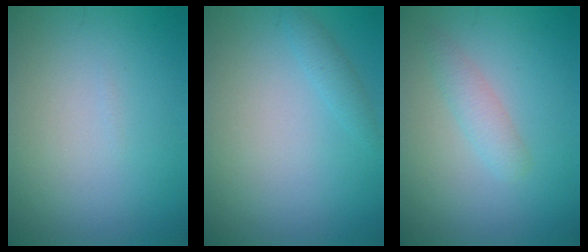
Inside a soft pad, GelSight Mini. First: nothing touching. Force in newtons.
{"total": 1.2, "press": 1.2, "slide": 0.1}
{"total": 1.9, "press": 1.9, "slide": 0.0}